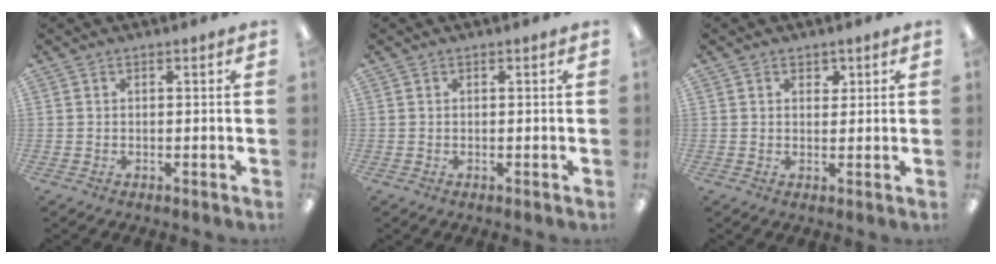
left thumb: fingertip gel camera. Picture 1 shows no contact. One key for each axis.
{"total": 0.0}
{"total": 2.3, "fx": 1.3, "fy": 1.5, "fz": 1.1, "tx": -0.008, "ty": -0.002, "tz": 0.019}